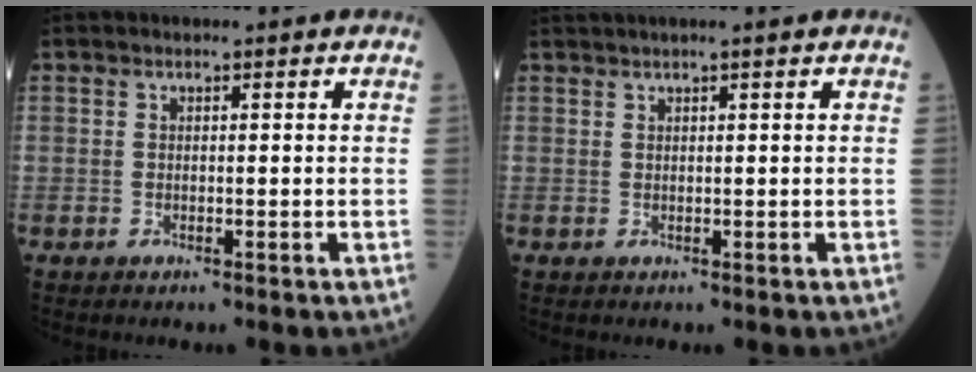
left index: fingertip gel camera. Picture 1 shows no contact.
{"total": 3.7, "force": [3.0, -0.7, 2.2], "torque": [-0.025, 0.020, 0.050]}